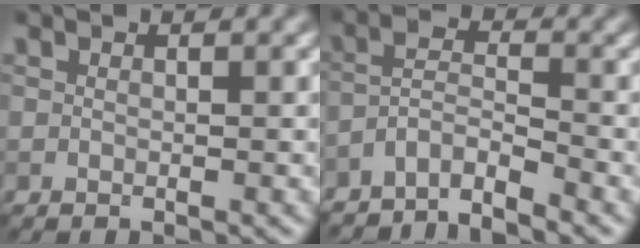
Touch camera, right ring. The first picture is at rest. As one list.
[{"total": 3.8, "force": [-3.4, 0.5, 1.5], "torque": [-0.024, 0.003, -0.075]}]